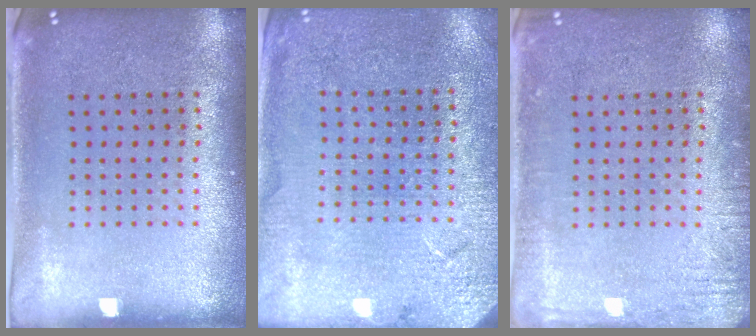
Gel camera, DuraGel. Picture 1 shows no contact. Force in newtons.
{"total": 2.7, "press": 2.7, "slide": 0.1}
{"total": 2.3, "press": 2.2, "slide": 0.3}